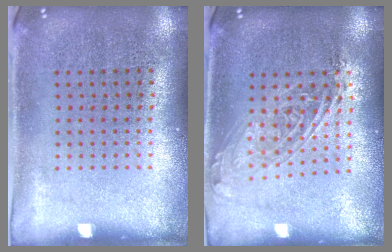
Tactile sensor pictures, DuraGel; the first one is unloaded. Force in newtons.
{"total": 1.6, "press": 1.3, "slide": 0.9}